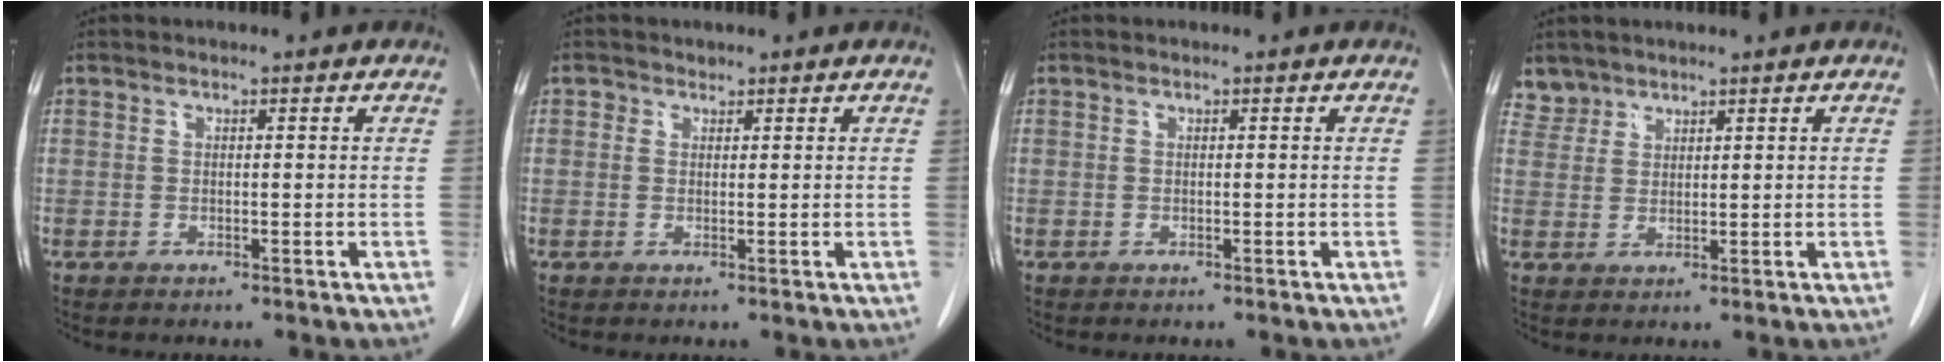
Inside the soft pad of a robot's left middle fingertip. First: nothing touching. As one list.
[{"total": 1.0, "force": [0.6, 0.9, 0.0], "torque": [0.009, -0.001, 0.005]}, {"total": 0.0}, {"total": 2.8, "force": [2.3, 1.4, -0.6], "torque": [0.018, 0.007, 0.045]}]